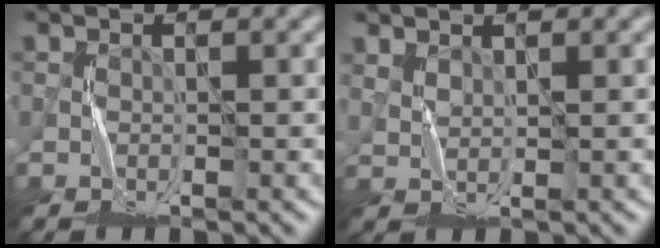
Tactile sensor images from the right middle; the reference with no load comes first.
{"total": 1.6, "force": [1.1, 0.6, 1.1], "torque": [-0.030, -0.001, 0.028]}